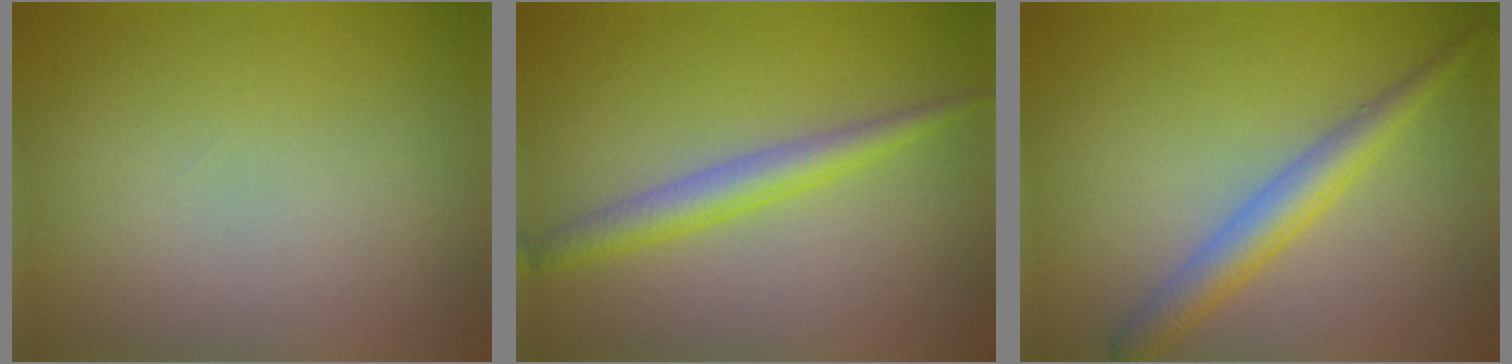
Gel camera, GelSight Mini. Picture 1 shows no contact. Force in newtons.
{"total": 2.9, "press": 2.9, "slide": 0.1}
{"total": 3.2, "press": 3.2, "slide": 0.0}